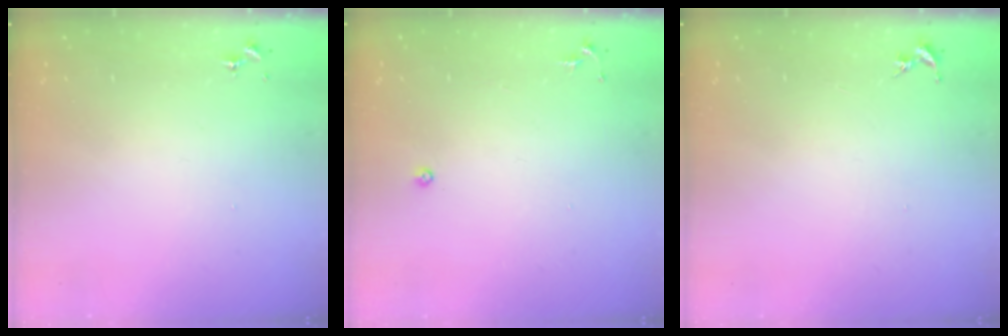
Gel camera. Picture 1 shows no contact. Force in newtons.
{"total": 3.5, "press": 3.4, "slide": 0.7}
{"total": 0.0}